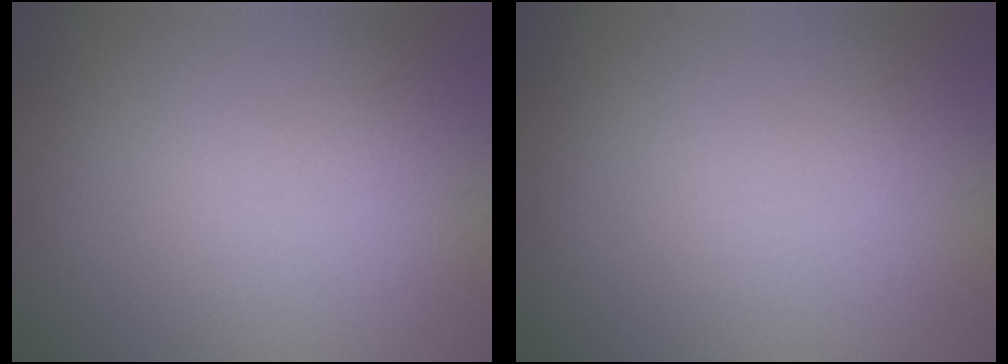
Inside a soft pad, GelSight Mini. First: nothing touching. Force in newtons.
{"total": 0.0}